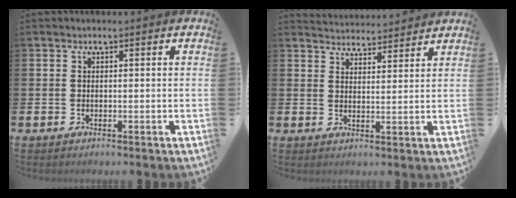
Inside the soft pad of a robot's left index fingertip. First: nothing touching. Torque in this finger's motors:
{"motor_torque": [0.84, -1.30, -0.05, -0.02]}